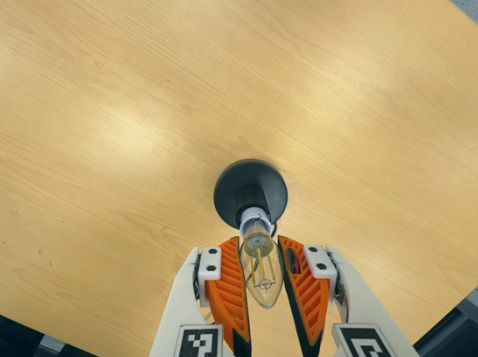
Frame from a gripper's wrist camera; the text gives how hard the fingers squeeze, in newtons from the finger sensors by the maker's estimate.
{"total": 11.8, "left": 11.4, "right": 12.2}